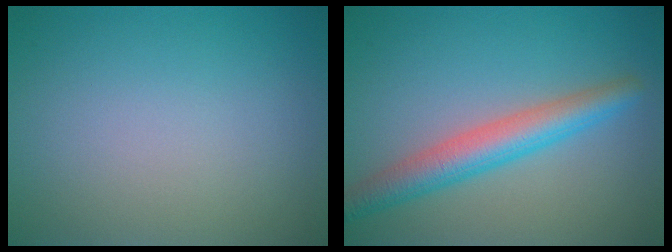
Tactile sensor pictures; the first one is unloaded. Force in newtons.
{"total": 4.6, "press": 4.6, "slide": 0.2}